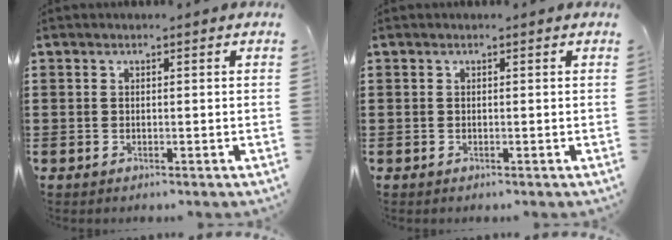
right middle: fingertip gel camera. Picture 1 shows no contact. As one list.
[{"total": 0.0}]